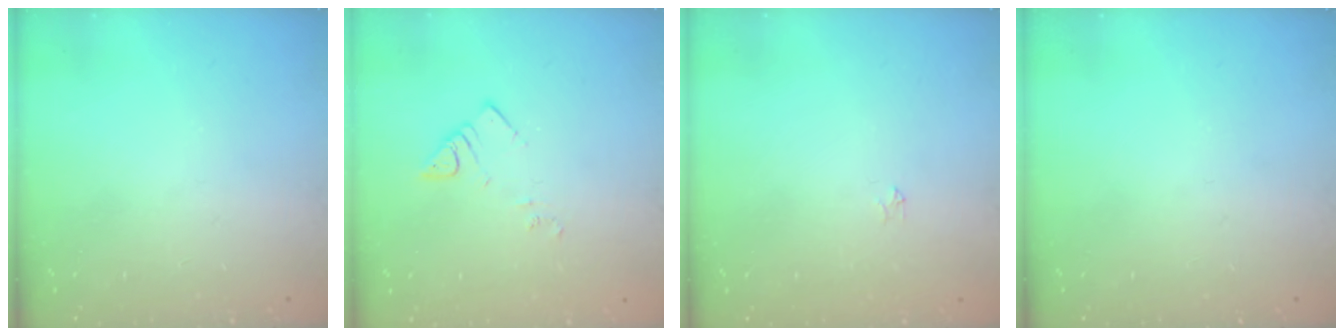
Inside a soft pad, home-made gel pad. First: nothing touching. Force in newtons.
{"total": 3.7, "press": 3.7, "slide": 0.4}
{"total": 2.2, "press": 2.2, "slide": 0.3}
{"total": 0.0}